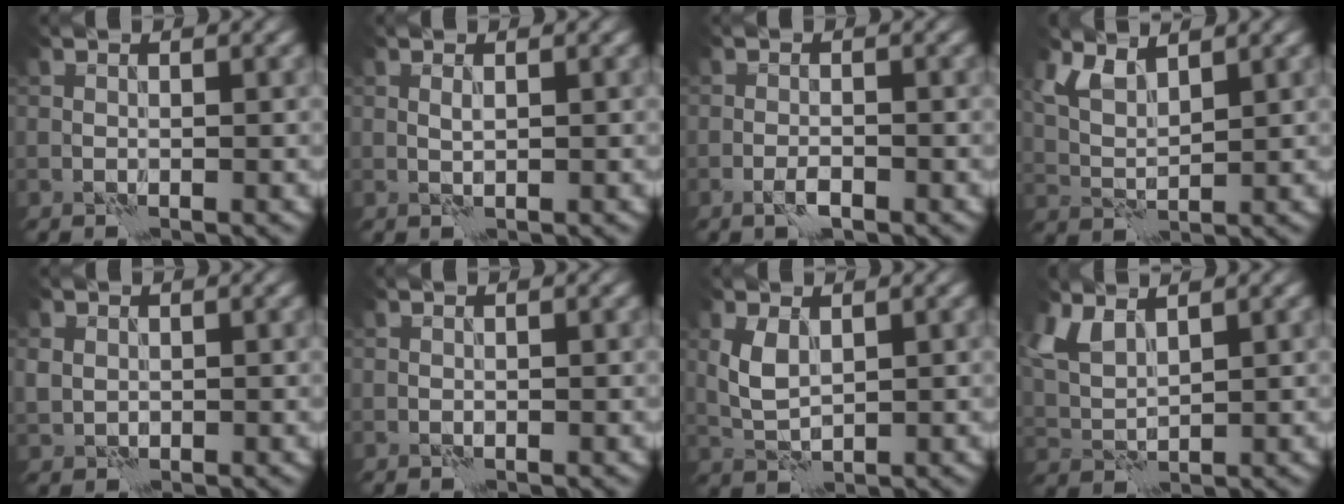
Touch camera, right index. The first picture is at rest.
{"total": 0.6, "force": [0.2, 0.0, 0.5], "torque": [-0.013, 0.003, 0.004]}
{"total": 1.3, "force": [-0.9, 0.1, 0.9], "torque": [-0.021, 0.005, -0.019]}
{"total": 3.2, "force": [2.1, 1.2, 2.0], "torque": [-0.048, -0.002, 0.044]}
{"total": 1.2, "force": [0.4, 1.1, 0.5], "torque": [-0.011, 0.000, 0.007]}
{"total": 0.0}
{"total": 2.7, "force": [0.8, 1.5, 2.2], "torque": [-0.052, 0.002, 0.019]}
{"total": 3.6, "force": [2.4, 1.6, 2.2], "torque": [-0.056, 0.003, 0.050]}